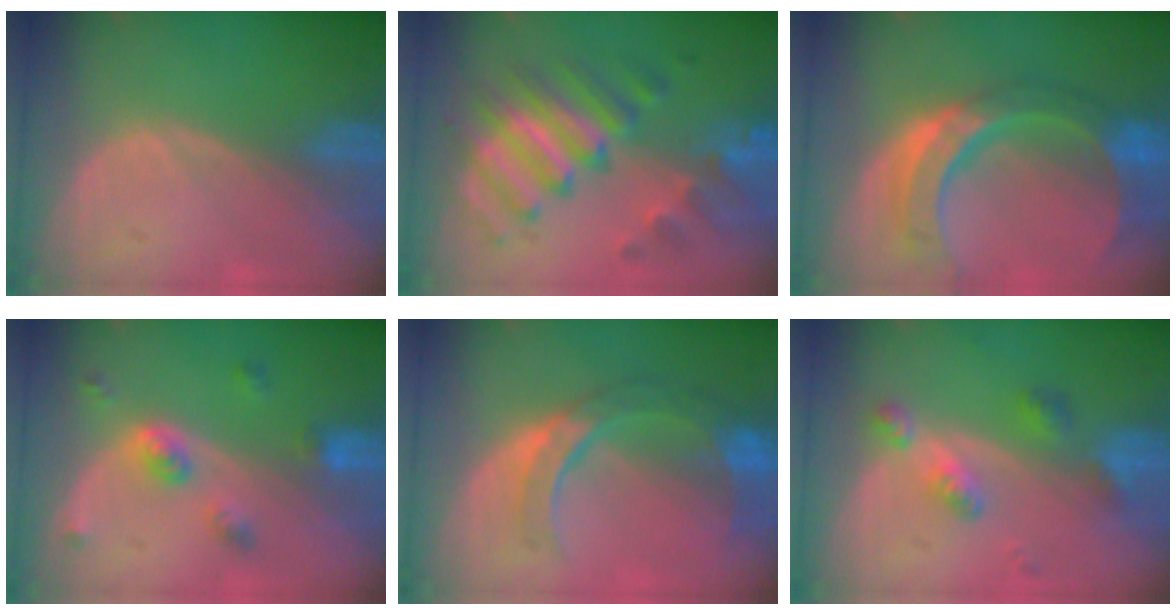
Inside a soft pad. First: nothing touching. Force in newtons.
{"total": 9.9, "press": 9.9, "slide": 0.7}
{"total": 11.2, "press": 9.4, "slide": 6.0}
{"total": 5.3, "press": 4.7, "slide": 2.5}
{"total": 9.0, "press": 7.7, "slide": 4.5}
{"total": 5.6, "press": 4.9, "slide": 2.7}